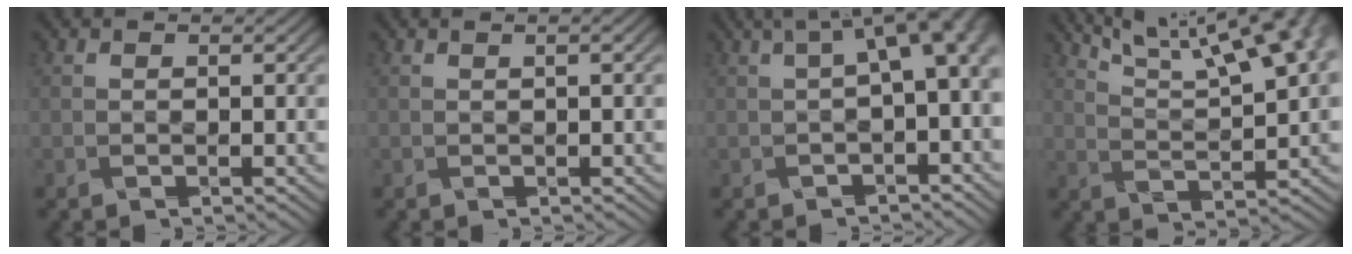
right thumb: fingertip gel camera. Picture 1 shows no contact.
{"total": 1.1, "force": [0.2, 0.2, 1.1], "torque": [-0.019, 0.006, 0.001]}
{"total": 7.4, "force": [1.2, 2.6, 6.9], "torque": [-0.093, 0.016, 0.019]}
{"total": 14.4, "force": [9.2, 3.6, 10.4], "torque": [-0.164, 0.029, 0.125]}